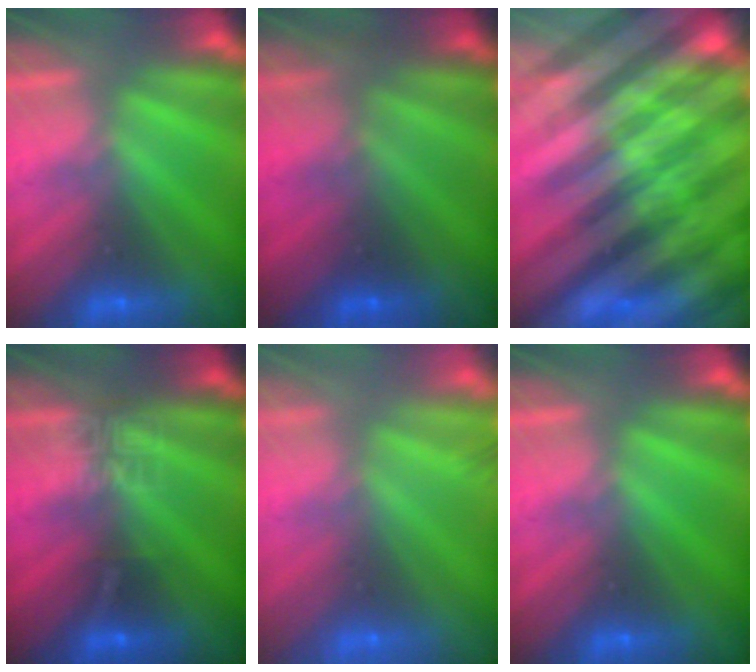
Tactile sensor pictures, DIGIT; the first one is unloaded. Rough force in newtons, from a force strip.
{"total": 1.7}
{"total": 6.3}
{"total": 4.6}
{"total": 7.2}
{"total": 0.0}